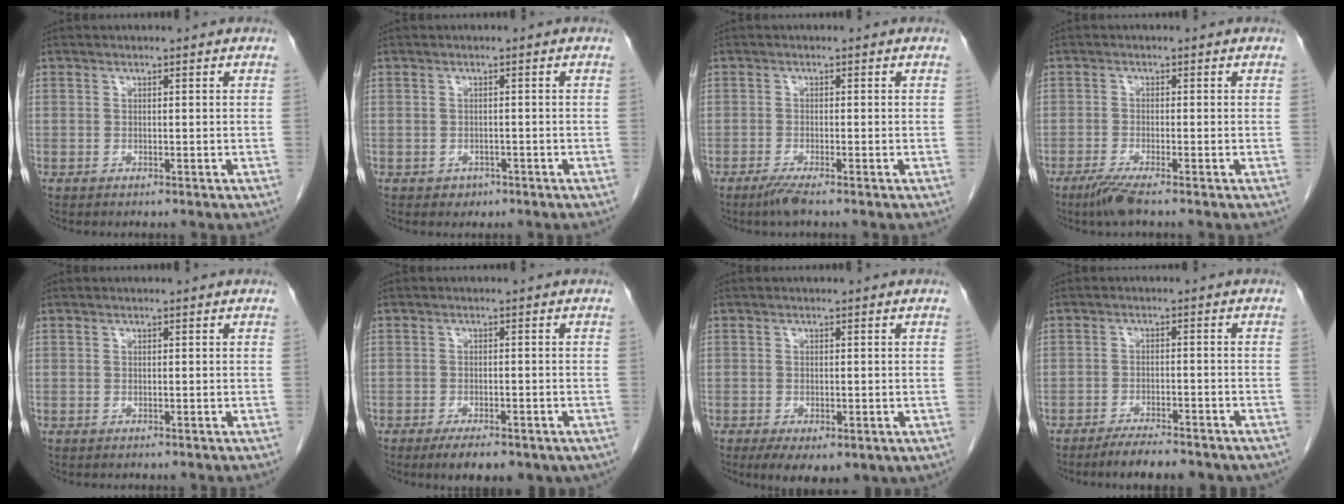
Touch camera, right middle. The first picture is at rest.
{"total": 1.4, "force": [-0.8, 1.2, 0.3], "torque": [-0.002, 0.005, -0.007]}
{"total": 2.2, "force": [-1.6, -0.2, 1.5], "torque": [-0.037, -0.007, -0.034]}
{"total": 3.4, "force": [-2.4, -0.2, 2.3], "torque": [-0.052, -0.011, -0.051]}
{"total": 0.0}
{"total": 7.7, "force": [-5.1, 2.9, 4.9], "torque": [-0.059, -0.007, -0.065]}
{"total": 7.5, "force": [-3.7, 3.8, 5.4], "torque": [-0.079, -0.013, -0.047]}
{"total": 7.7, "force": [-6.5, 1.8, 3.9], "torque": [-0.051, -0.006, -0.091]}